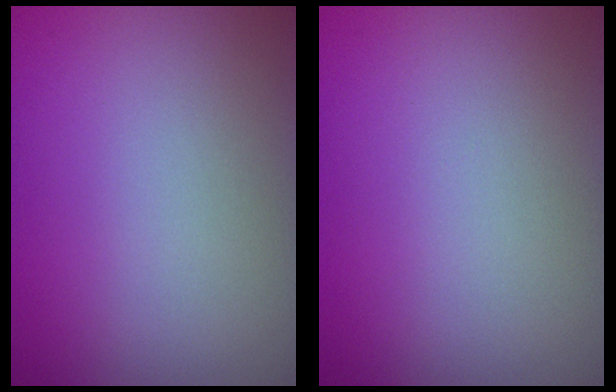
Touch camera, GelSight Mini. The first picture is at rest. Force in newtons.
{"total": 0.0}